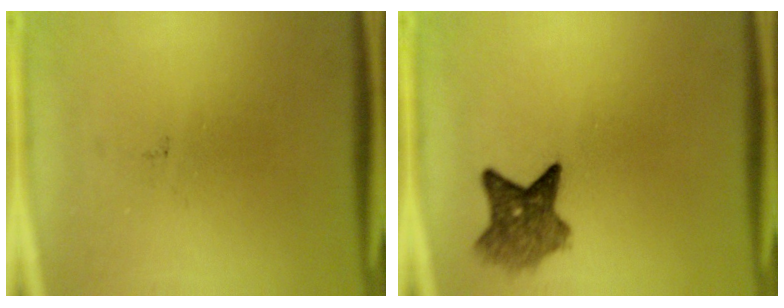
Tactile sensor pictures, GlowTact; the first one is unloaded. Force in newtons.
{"total": 5.8}